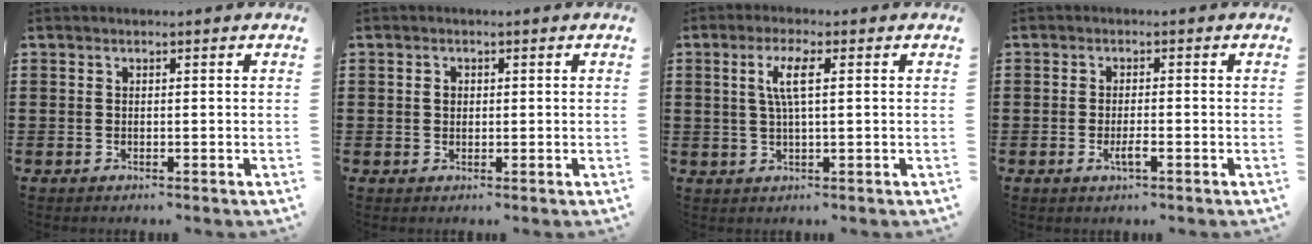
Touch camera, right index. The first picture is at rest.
{"total": 1.2, "force": [0.2, 1.0, 0.7], "torque": [-0.015, 0.005, 0.004]}
{"total": 4.4, "force": [0.8, 0.5, 4.3], "torque": [-0.091, -0.002, 0.006]}
{"total": 2.4, "force": [-1.0, 0.5, 2.1], "torque": [-0.051, -0.004, -0.023]}